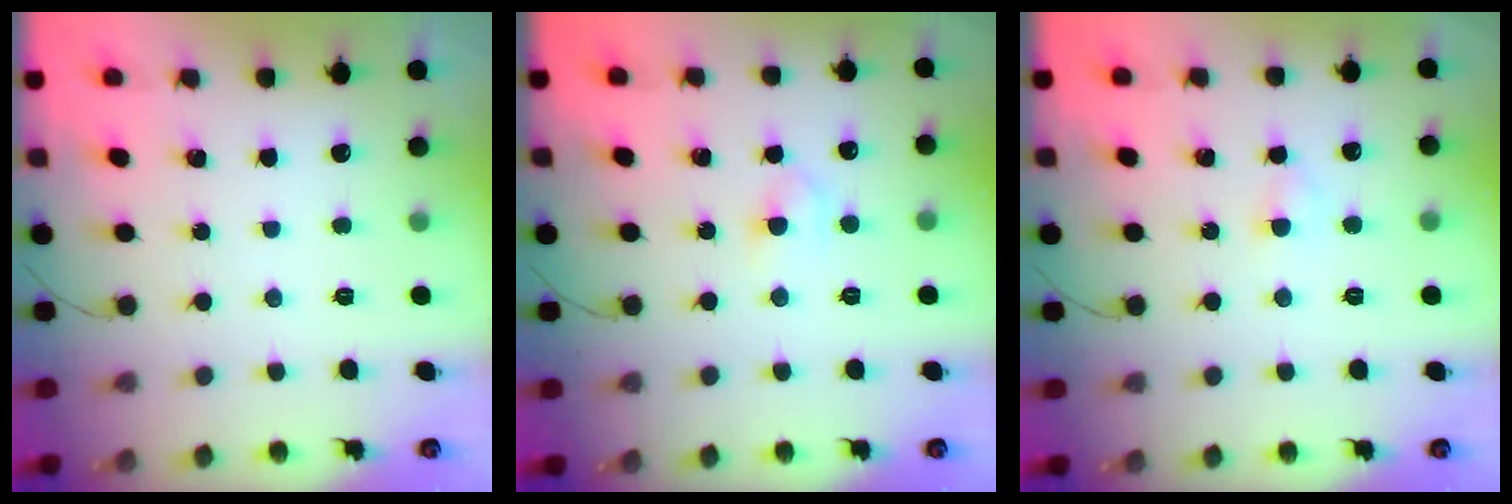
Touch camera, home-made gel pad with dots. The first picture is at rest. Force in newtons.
{"total": 3.6, "press": 3.3, "slide": 1.3}
{"total": 2.7, "press": 2.5, "slide": 0.9}